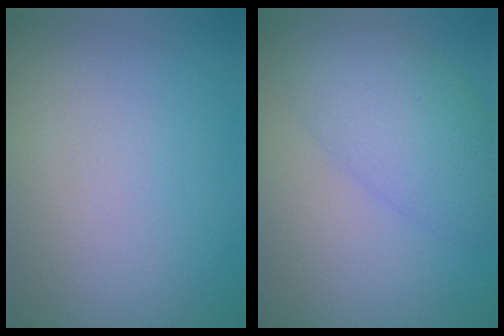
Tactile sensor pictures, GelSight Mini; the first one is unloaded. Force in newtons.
{"total": 5.5, "press": 5.5, "slide": 0.1}